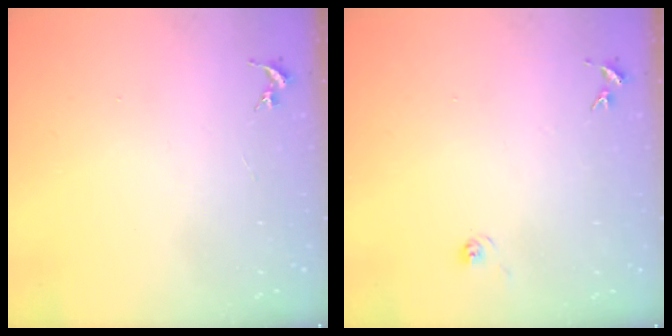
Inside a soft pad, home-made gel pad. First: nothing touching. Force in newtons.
{"total": 5.8, "press": 5.8, "slide": 0.5}